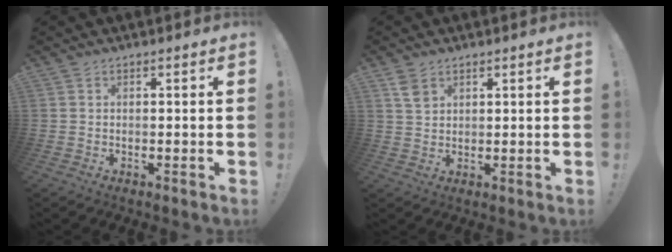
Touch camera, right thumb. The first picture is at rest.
{"total": 4.1, "force": [2.4, 2.5, 2.2], "torque": [-0.032, -0.011, 0.044]}